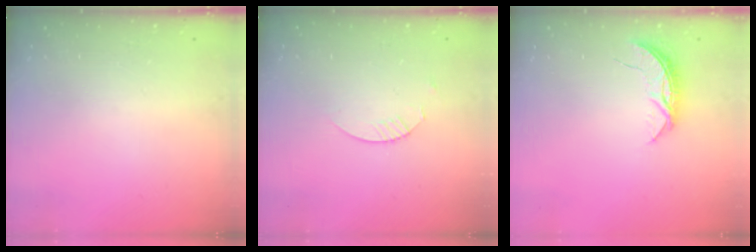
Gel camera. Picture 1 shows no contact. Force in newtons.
{"total": 1.8, "press": 1.8, "slide": 0.2}
{"total": 5.9, "press": 5.8, "slide": 0.5}